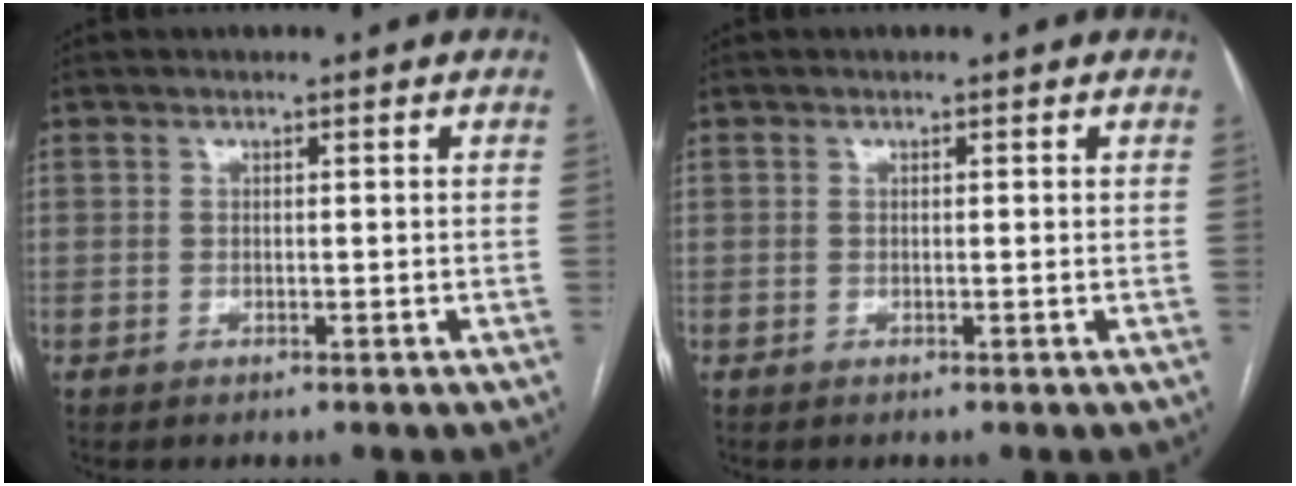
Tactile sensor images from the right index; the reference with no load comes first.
{"total": 0.0}